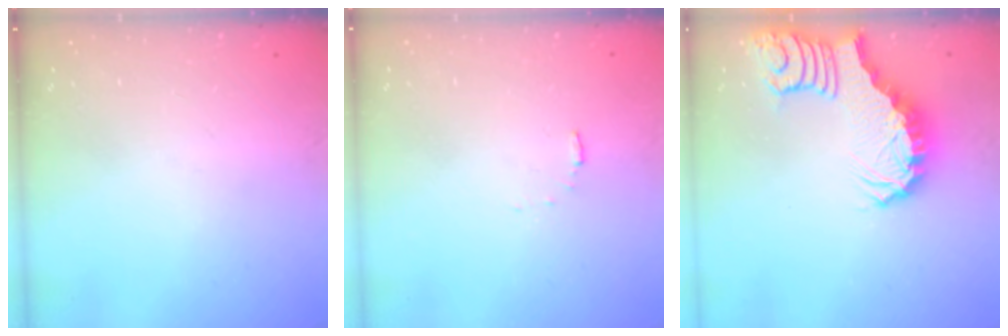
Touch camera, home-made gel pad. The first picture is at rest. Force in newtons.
{"total": 4.5, "press": 4.5, "slide": 0.3}
{"total": 3.3, "press": 3.3, "slide": 0.8}